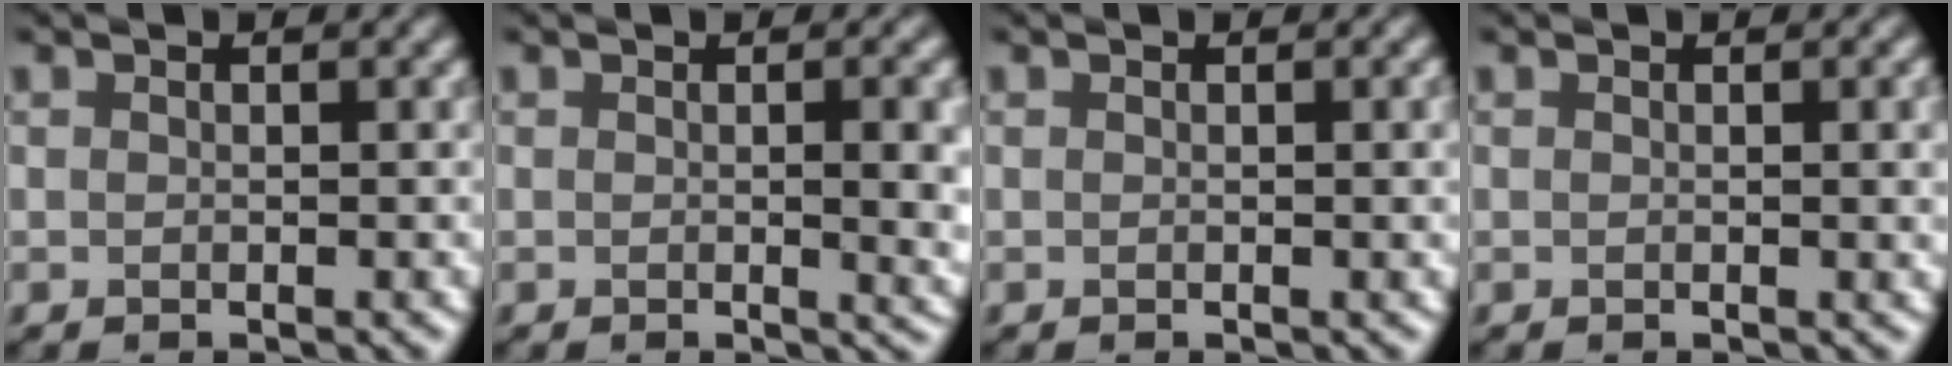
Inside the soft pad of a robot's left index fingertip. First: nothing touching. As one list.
[{"total": 4.1, "force": [0.1, 1.2, 3.9], "torque": [-0.043, 0.000, 0.002]}, {"total": 1.1, "force": [0.1, 0.3, 1.1], "torque": [-0.011, 0.002, 0.000]}, {"total": 1.8, "force": [0.2, 0.5, 1.7], "torque": [-0.016, 0.002, -0.001]}]